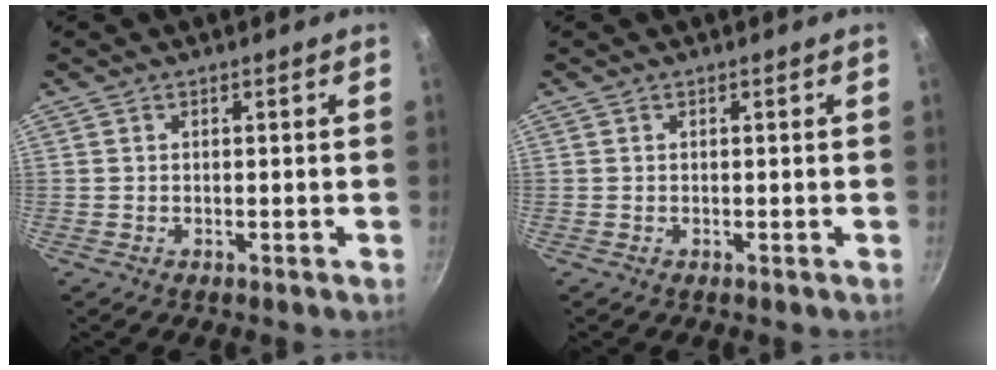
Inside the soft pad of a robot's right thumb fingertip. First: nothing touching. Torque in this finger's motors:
{"motor_torque": [0.00, 0.00, 0.17, 0.12, 0.00]}